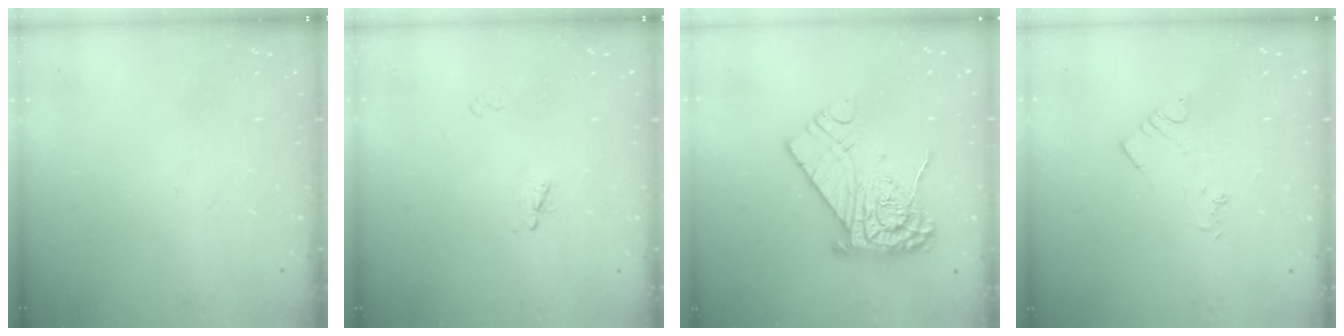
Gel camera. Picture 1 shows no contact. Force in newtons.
{"total": 2.3, "press": 2.2, "slide": 0.2}
{"total": 16.5, "press": 16.4, "slide": 1.8}
{"total": 2.3, "press": 2.3, "slide": 0.3}